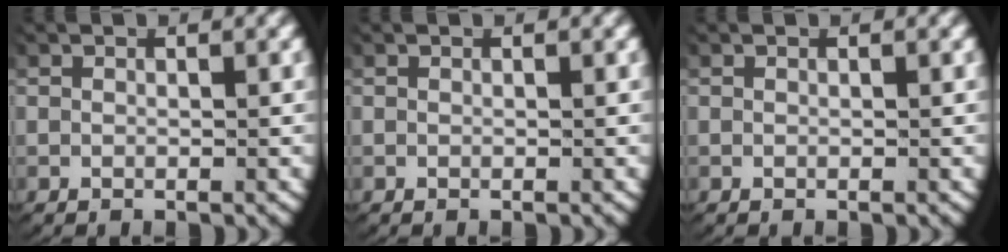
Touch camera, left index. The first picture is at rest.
{"total": 0.0}
{"total": 0.0}